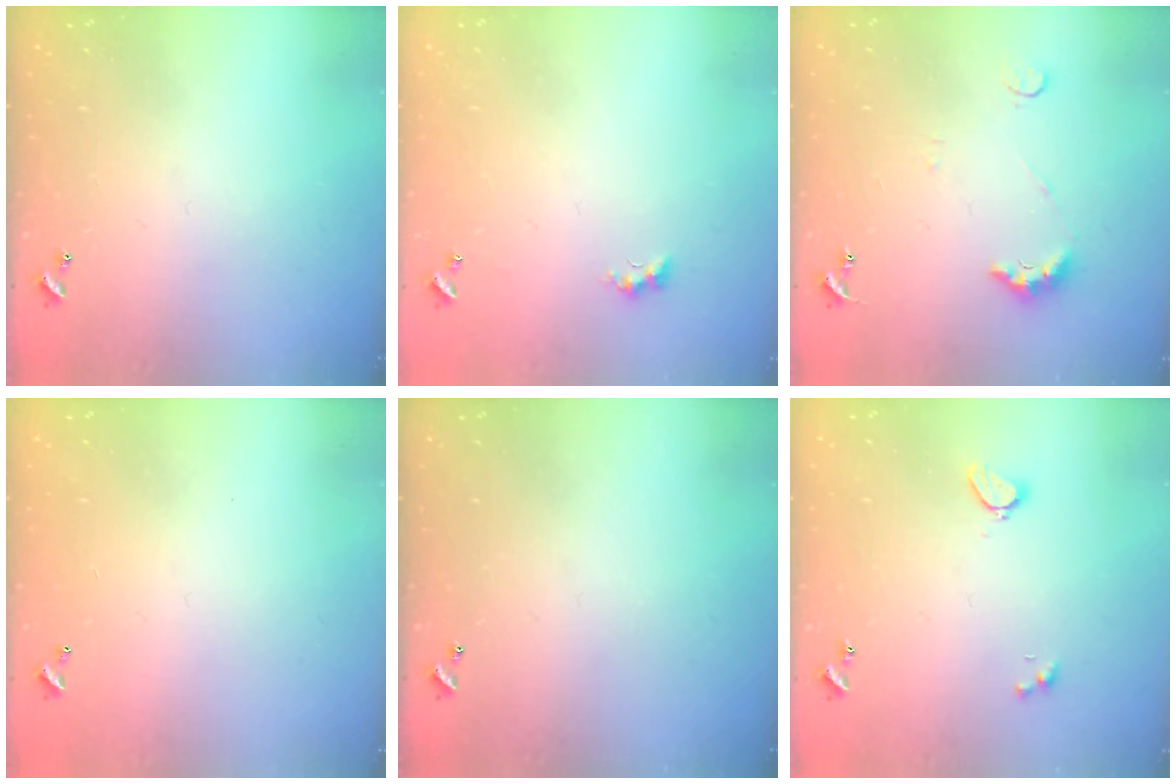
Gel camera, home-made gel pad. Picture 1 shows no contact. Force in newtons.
{"total": 2.7, "press": 2.6, "slide": 0.6}
{"total": 3.7, "press": 3.6, "slide": 0.8}
{"total": 2.9, "press": 2.9, "slide": 0.1}
{"total": 0.0}
{"total": 2.1, "press": 2.0, "slide": 0.5}